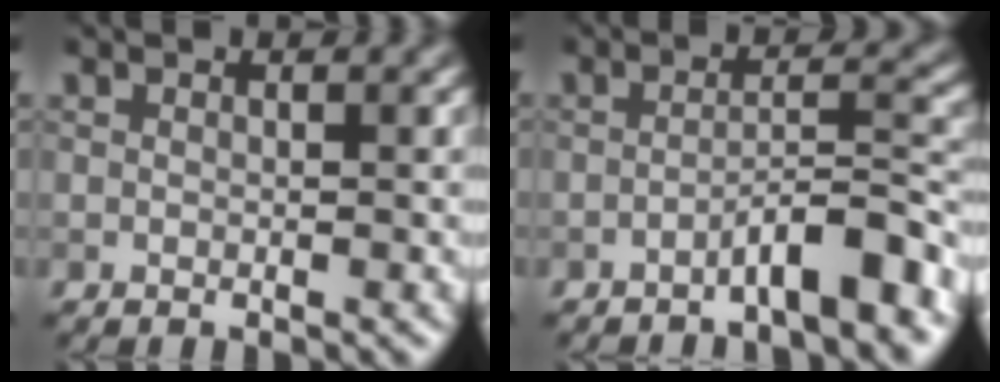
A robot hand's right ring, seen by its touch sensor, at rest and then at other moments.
{"total": 4.4, "force": [-2.9, 0.6, 3.3], "torque": [-0.049, 0.016, -0.056]}